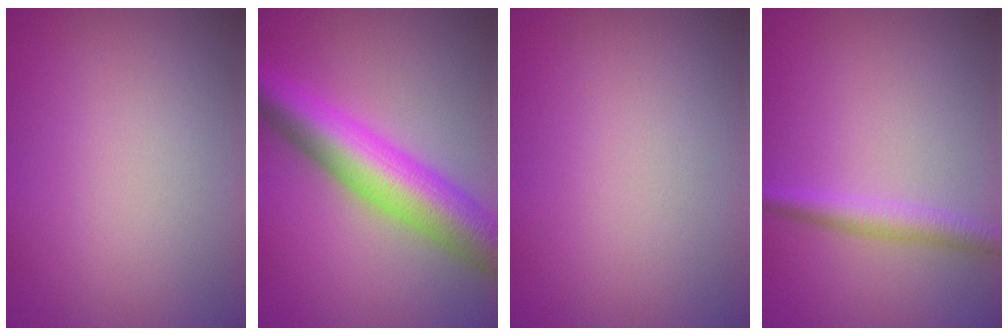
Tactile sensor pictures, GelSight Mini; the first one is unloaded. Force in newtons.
{"total": 9.0, "press": 9.0, "slide": 0.2}
{"total": 0.0}
{"total": 2.4, "press": 2.4, "slide": 0.1}